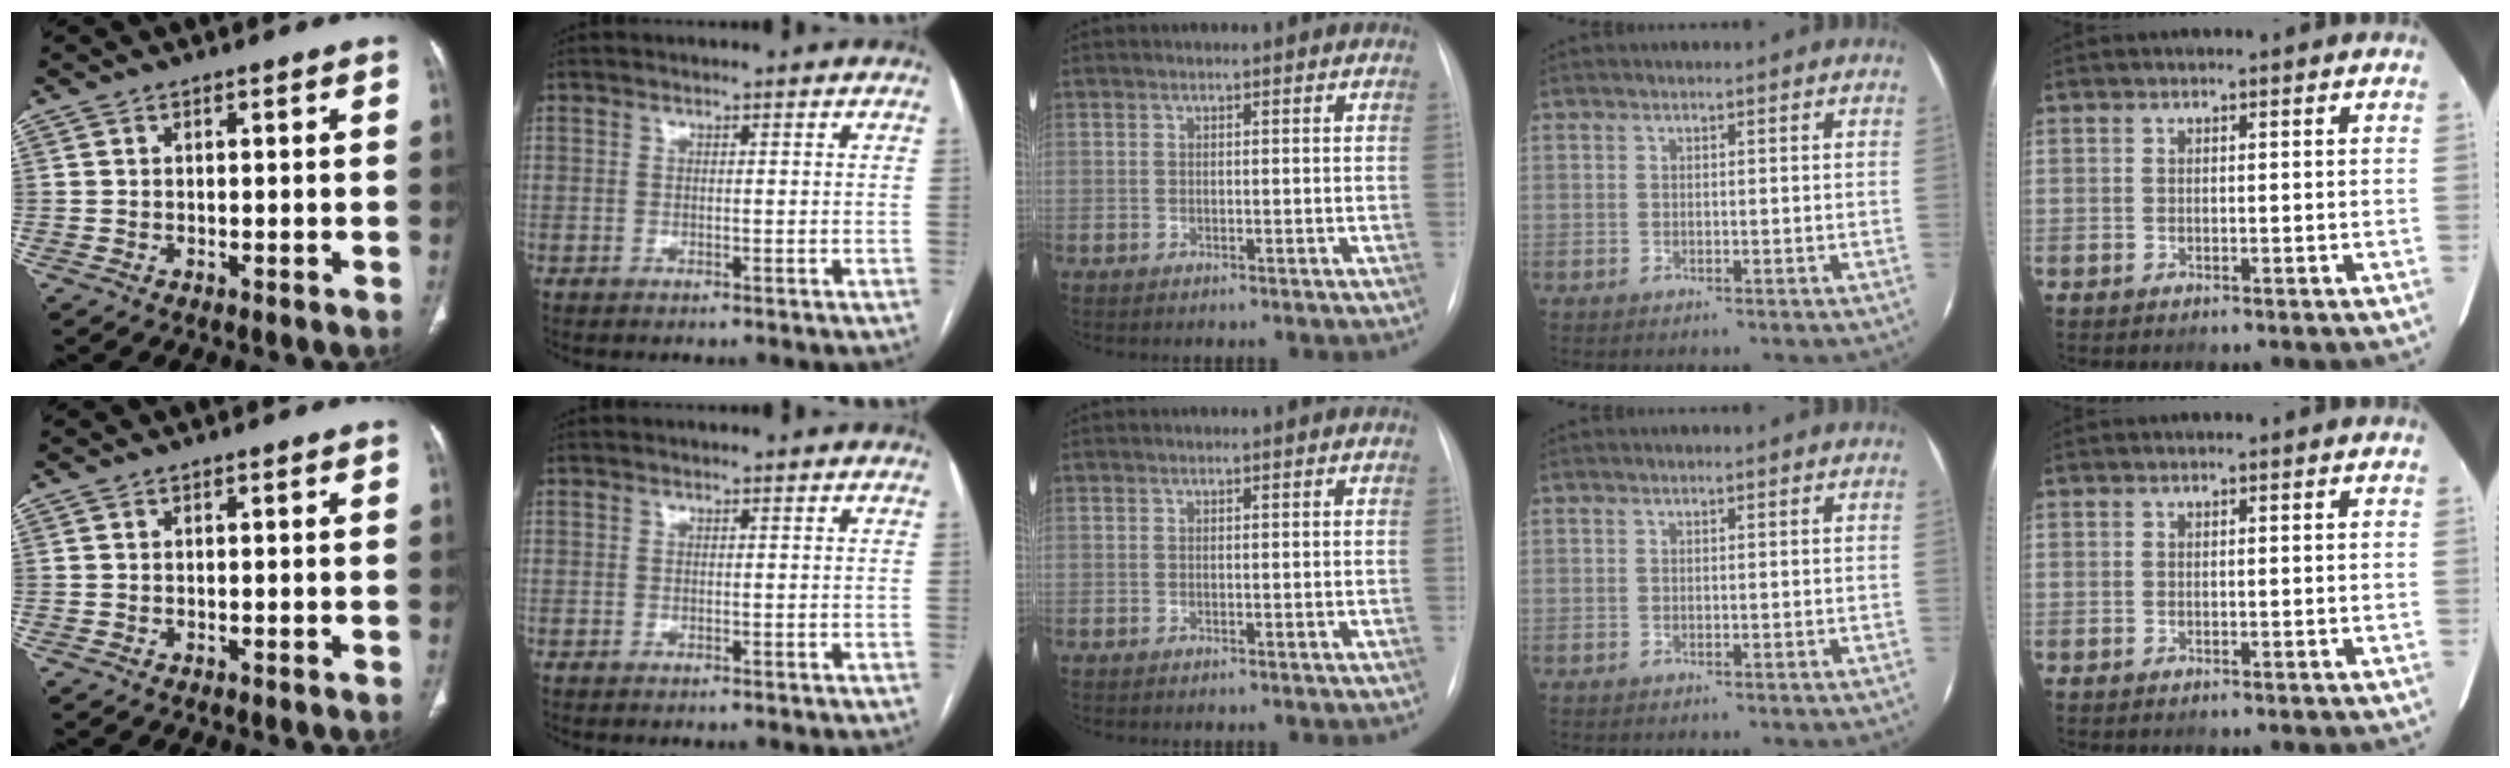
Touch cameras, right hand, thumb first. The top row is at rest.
{}